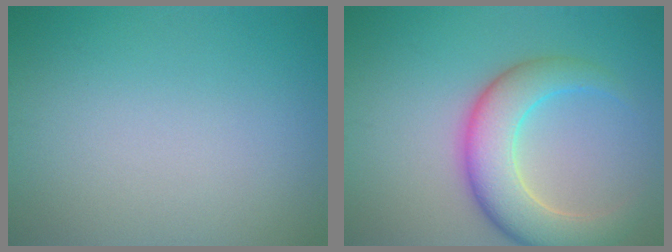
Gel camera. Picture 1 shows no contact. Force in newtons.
{"total": 6.6, "press": 6.6, "slide": 0.2}